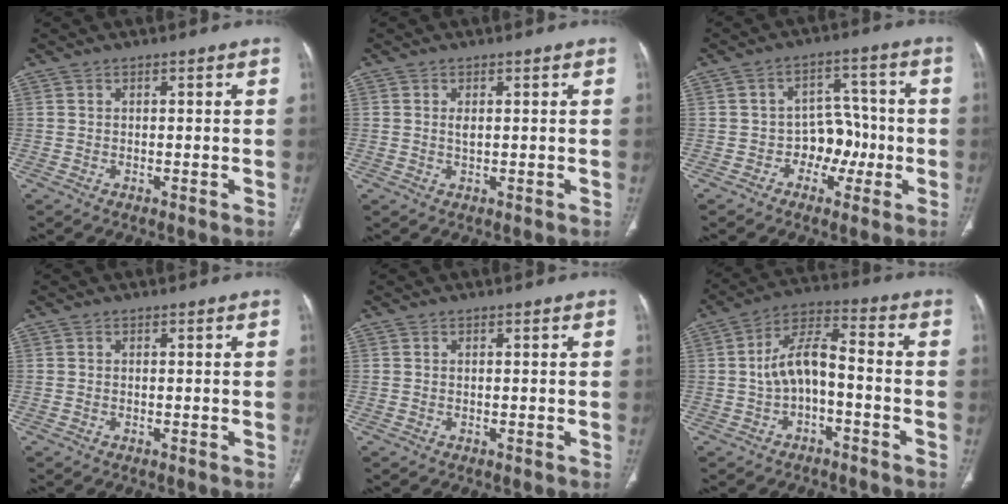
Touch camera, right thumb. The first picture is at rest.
{"total": 1.3, "force": [0.2, 0.5, 1.1], "torque": [-0.022, -0.002, 0.008]}
{"total": 7.3, "force": [-2.2, 5.6, 4.1], "torque": [-0.018, 0.038, -0.037]}
{"total": 0.0}
{"total": 0.0}
{"total": 9.1, "force": [-1.9, 4.5, 7.6], "torque": [-0.139, 0.046, -0.041]}